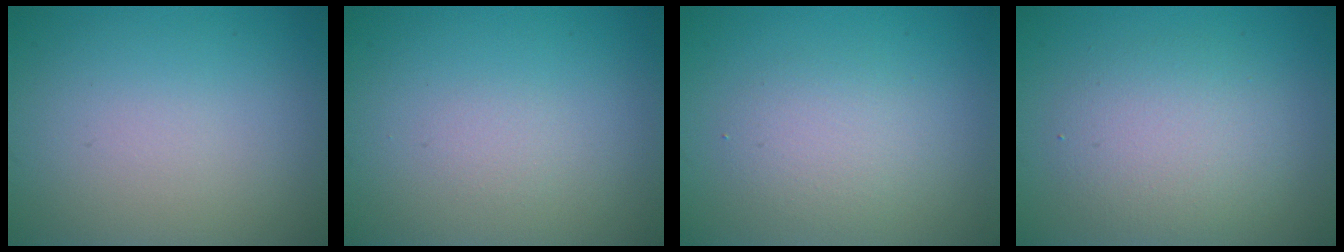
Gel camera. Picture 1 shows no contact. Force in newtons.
{"total": 0.5, "press": 0.5, "slide": 0.1}
{"total": 2.4, "press": 2.4, "slide": 0.3}
{"total": 4.0, "press": 4.0, "slide": 0.0}